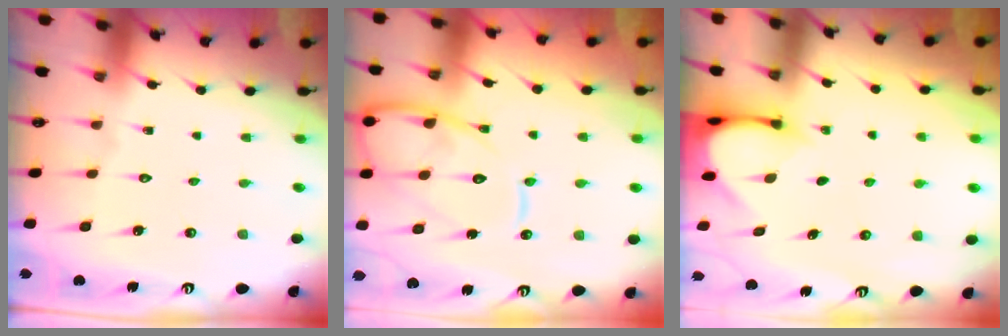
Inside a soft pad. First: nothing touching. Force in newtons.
{"total": 13.5, "press": 13.4, "slide": 1.3}
{"total": 3.3, "press": 3.3, "slide": 0.3}